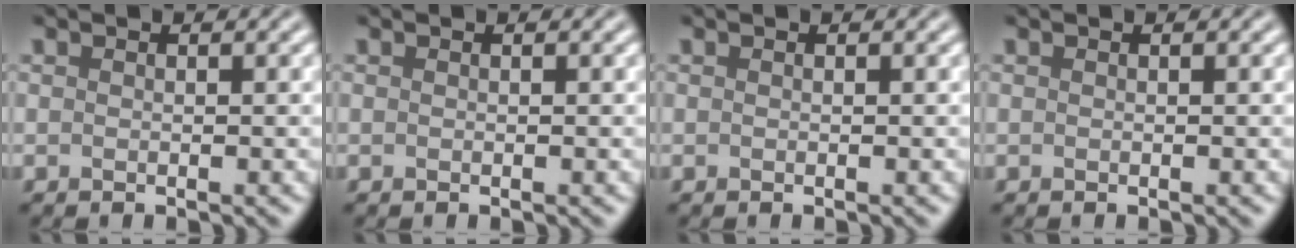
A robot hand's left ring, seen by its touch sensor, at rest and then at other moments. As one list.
[{"total": 0.0}, {"total": 0.0}, {"total": 0.0}]